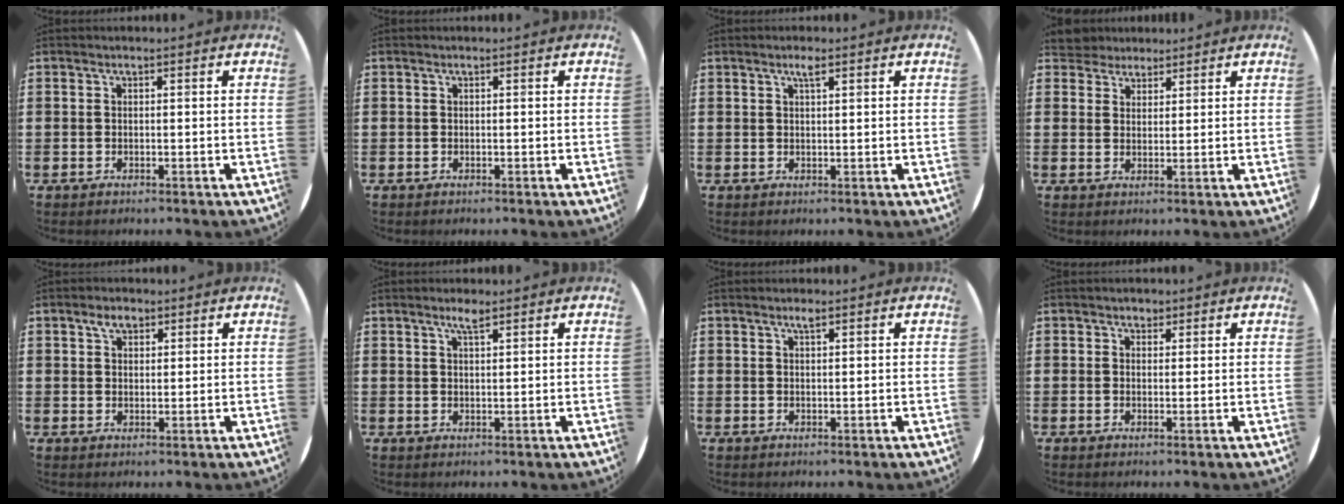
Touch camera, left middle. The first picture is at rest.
{"total": 0.0}
{"total": 1.6, "force": [1.1, 0.2, 1.1], "torque": [-0.024, 0.003, 0.020]}
{"total": 3.7, "force": [3.4, 1.4, -0.1], "torque": [-0.011, 0.001, 0.068]}
{"total": 2.6, "force": [1.8, 1.6, 1.1], "torque": [-0.008, -0.001, 0.031]}
{"total": 2.3, "force": [1.8, 0.3, 1.5], "torque": [-0.031, 0.003, 0.031]}
{"total": 1.1, "force": [0.9, 0.1, 0.6], "torque": [-0.014, -0.001, 0.016]}
{"total": 1.2, "force": [1.0, 0.6, 0.1], "torque": [-0.003, 0.003, 0.019]}